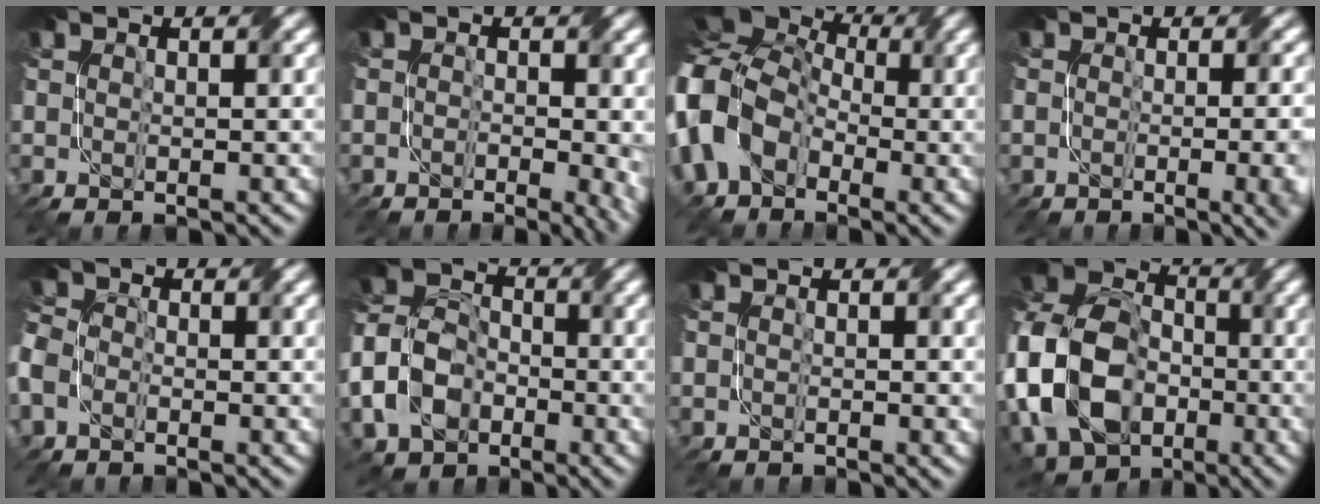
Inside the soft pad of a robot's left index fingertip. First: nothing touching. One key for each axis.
{"total": 5.3, "fx": -1.6, "fy": 2.3, "fz": 4.5, "tx": -0.024, "ty": -0.004, "tz": -0.022}
{"total": 11.7, "fx": -2.0, "fy": 9.4, "fz": 6.7, "tx": -0.149, "ty": -0.002, "tz": -0.051}
{"total": 6.8, "fx": -1.3, "fy": 3.5, "fz": 5.7, "tx": -0.014, "ty": 0.003, "tz": -0.010}
{"total": 4.6, "fx": -1.6, "fy": 3.7, "fz": 2.2, "tx": -0.050, "ty": 0.014, "tz": -0.036}
{"total": 6.0, "fx": -2.4, "fy": 4.9, "fz": 2.4, "tx": -0.054, "ty": 0.008, "tz": -0.056}
{"total": 0.5, "fx": -0.1, "fy": 0.2, "fz": 0.4, "tx": -0.004, "ty": -0.004, "tz": 0.000}
{"total": 14.2, "fx": -3.2, "fy": 10.8, "fz": 8.6, "tx": -0.205, "ty": 0.001, "tz": -0.074}